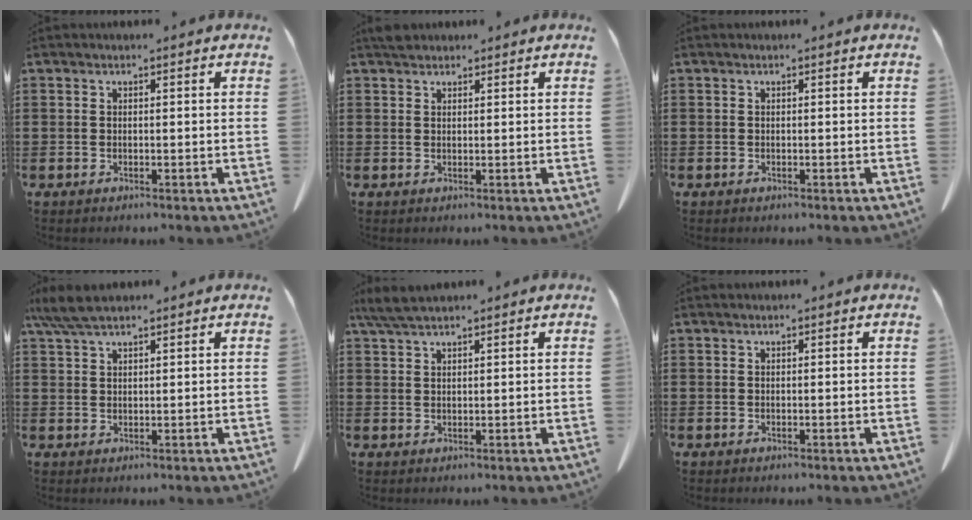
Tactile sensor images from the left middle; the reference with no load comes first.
{"total": 1.6, "force": [1.4, 0.7, 0.4], "torque": [-0.012, 0.004, 0.027]}
{"total": 0.0}
{"total": 4.7, "force": [3.6, 0.9, 2.9], "torque": [-0.066, 0.001, 0.067]}
{"total": 3.9, "force": [3.1, 0.7, 2.2], "torque": [-0.051, -0.001, 0.059]}
{"total": 0.0}